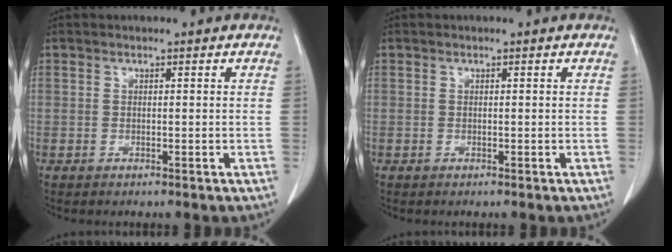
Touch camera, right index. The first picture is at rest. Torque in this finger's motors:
{"motor_torque": [-0.02, 0.03, -0.03, 0.00]}